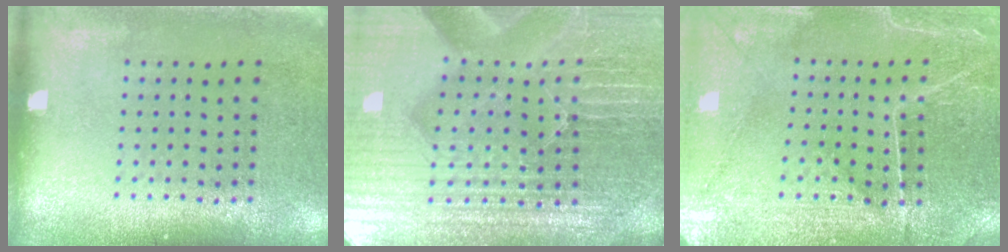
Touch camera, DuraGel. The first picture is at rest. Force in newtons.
{"total": 6.7, "press": 5.9, "slide": 3.2}
{"total": 1.1, "press": 1.0, "slide": 0.4}